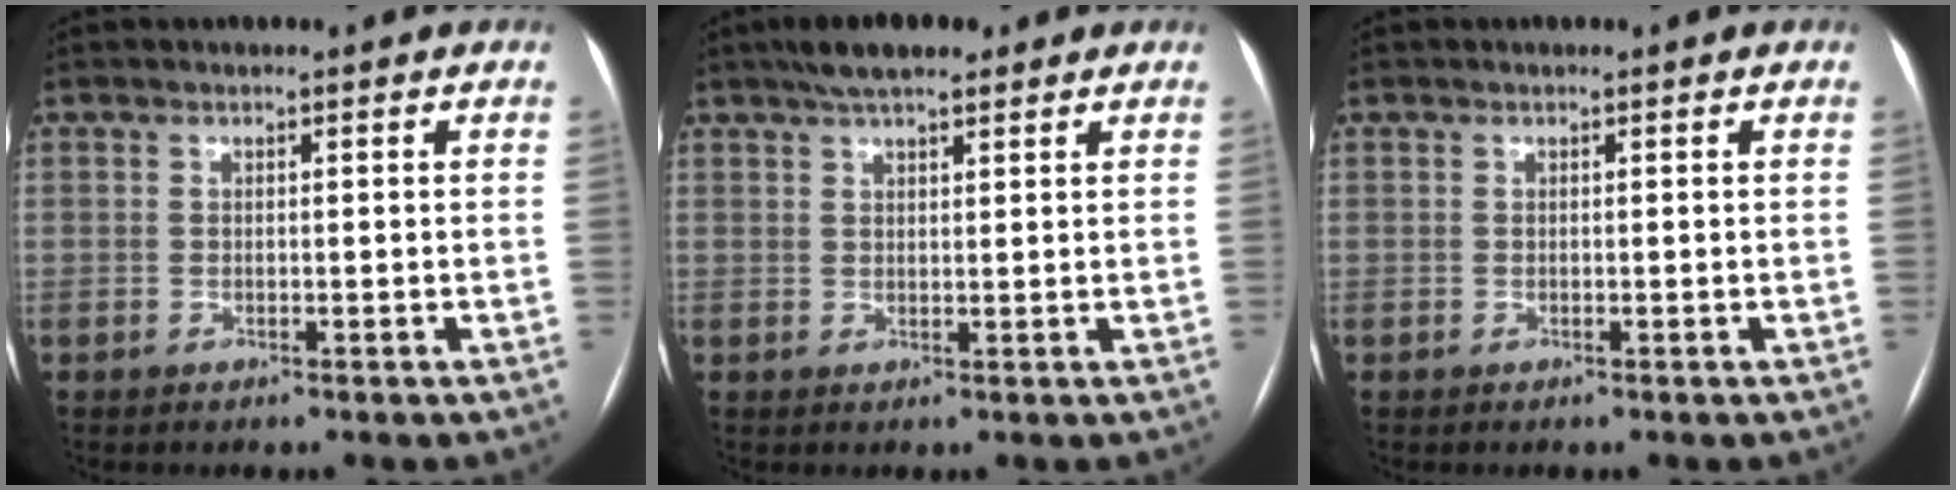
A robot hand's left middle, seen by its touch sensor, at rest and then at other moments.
{"total": 6.4, "force": [4.8, 1.7, 3.9], "torque": [-0.067, 0.025, 0.079]}
{"total": 0.0}